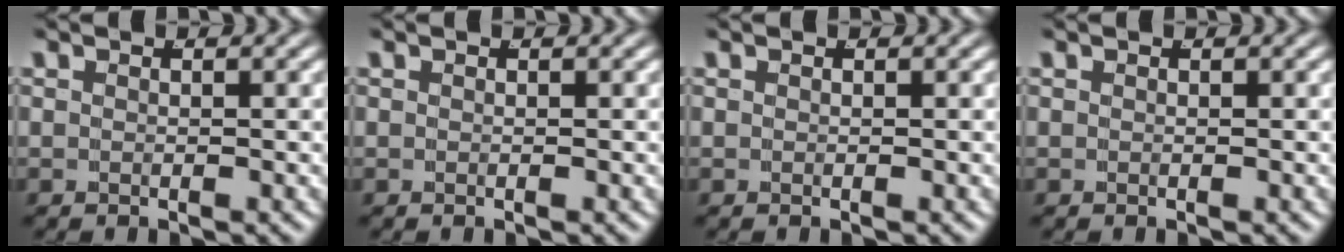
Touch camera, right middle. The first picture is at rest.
{"total": 0.0}
{"total": 0.0}
{"total": 0.0}